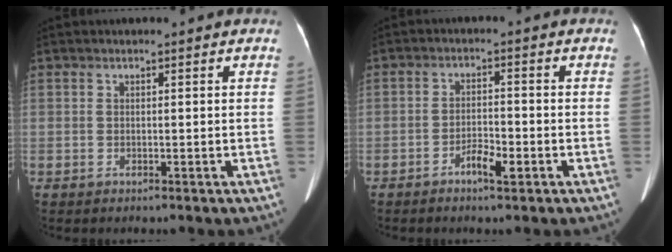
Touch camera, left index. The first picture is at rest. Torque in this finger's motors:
{"motor_torque": [0.01, 0.08, 0.04, 0.01]}